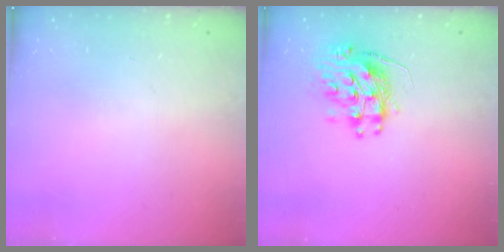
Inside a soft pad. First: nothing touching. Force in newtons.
{"total": 10.7, "press": 10.6, "slide": 1.2}